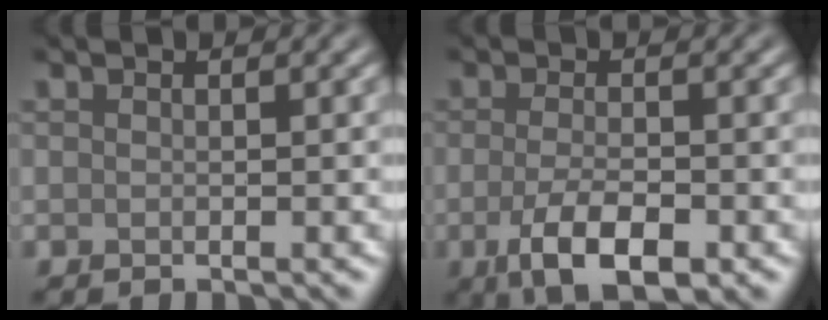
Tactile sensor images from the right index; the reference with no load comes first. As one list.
[{"total": 5.1, "force": [-2.1, 1.9, 4.2], "torque": [-0.083, -0.008, -0.036]}]